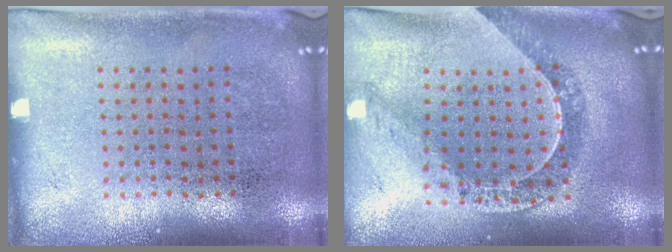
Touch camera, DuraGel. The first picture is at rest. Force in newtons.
{"total": 1.1, "press": 1.1, "slide": 0.2}